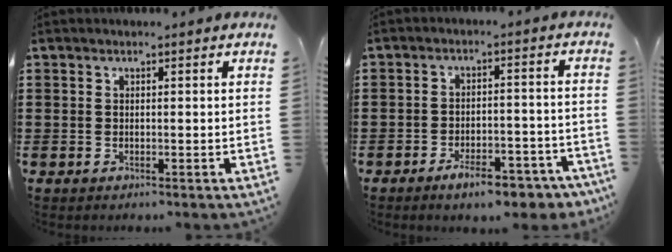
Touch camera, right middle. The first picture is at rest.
{"total": 6.8, "force": [-5.5, 1.6, 3.7], "torque": [-0.058, 0.003, -0.097]}